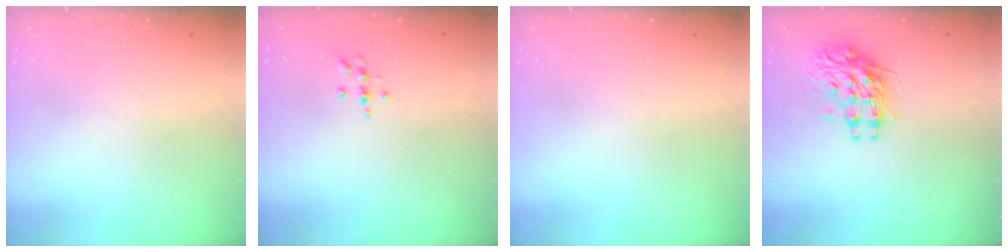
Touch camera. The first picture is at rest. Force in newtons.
{"total": 4.6, "press": 4.6, "slide": 0.6}
{"total": 0.0}
{"total": 10.3, "press": 10.3, "slide": 1.0}